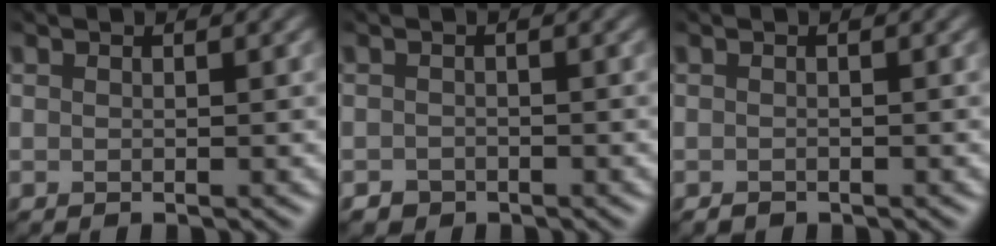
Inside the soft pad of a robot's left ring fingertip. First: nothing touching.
{"total": 1.4, "force": [-1.2, -0.2, -0.6], "torque": [-0.008, -0.005, 0.002]}
{"total": 0.9, "force": [-0.7, -0.3, -0.5], "torque": [-0.007, -0.004, 0.003]}